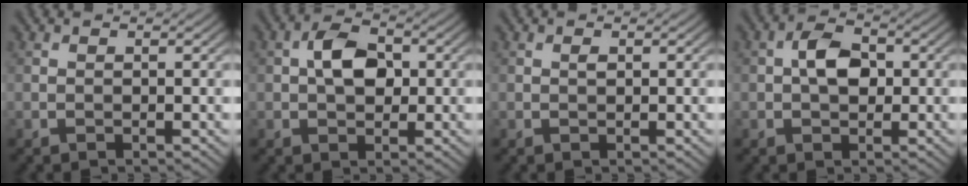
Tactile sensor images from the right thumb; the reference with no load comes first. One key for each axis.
{"total": 5.2, "fx": 0.5, "fy": 3.3, "fz": 4.0, "tx": -0.075, "ty": 0.007, "tz": 0.002}
{"total": 0.6, "fx": 0.2, "fy": 0.3, "fz": 0.5, "tx": -0.011, "ty": 0.001, "tz": 0.003}
{"total": 4.5, "fx": 0.2, "fy": 2.9, "fz": 3.5, "tx": -0.067, "ty": 0.008, "tz": -0.004}